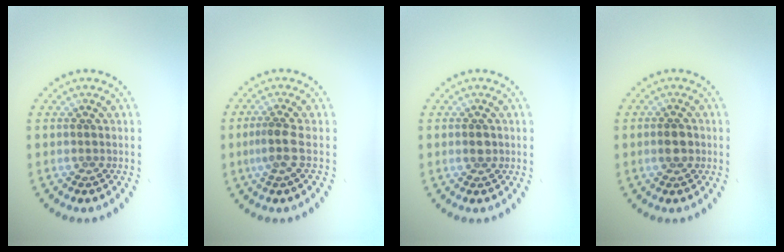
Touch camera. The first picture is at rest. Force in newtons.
{"total": 2.2, "press": 1.7, "slide": 1.3}
{"total": 1.1, "press": 1.1, "slide": 0.0}
{"total": 1.9, "press": 1.8, "slide": 0.4}